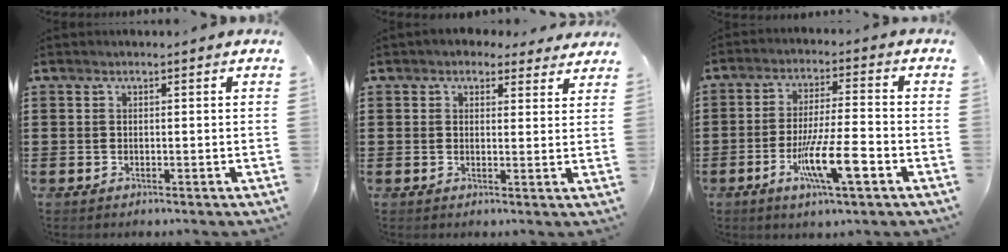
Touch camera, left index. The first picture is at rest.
{"total": 2.6, "force": [2.1, 1.5, 0.6], "torque": [-0.013, 0.001, 0.037]}
{"total": 10.1, "force": [-4.1, 1.7, 9.1], "torque": [-0.176, -0.009, -0.075]}